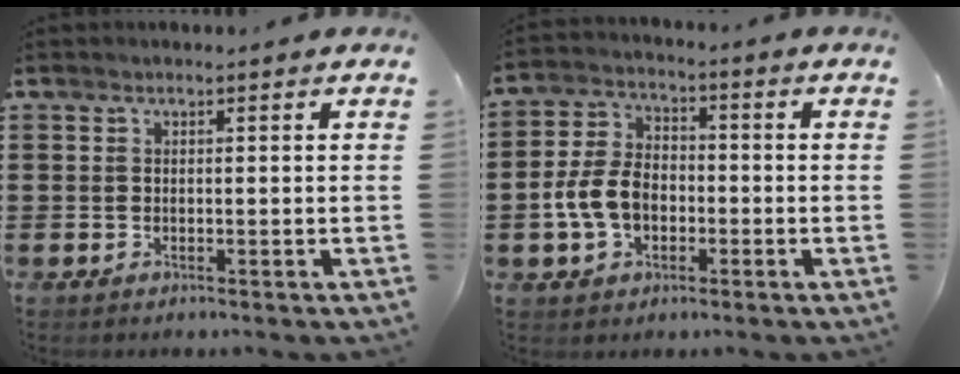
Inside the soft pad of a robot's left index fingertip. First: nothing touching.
{"total": 7.3, "force": [-1.9, 5.1, 4.8], "torque": [-0.123, 0.005, -0.044]}